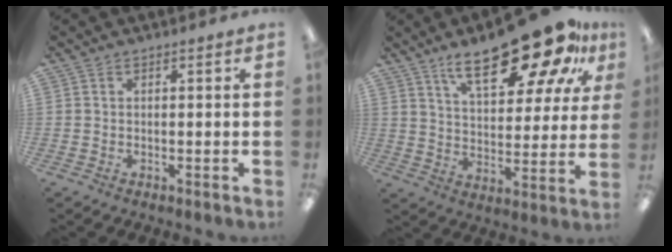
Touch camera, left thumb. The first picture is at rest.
{"total": 23.0, "force": [15.7, 7.8, 15.0], "torque": [-0.226, -0.091, 0.256]}